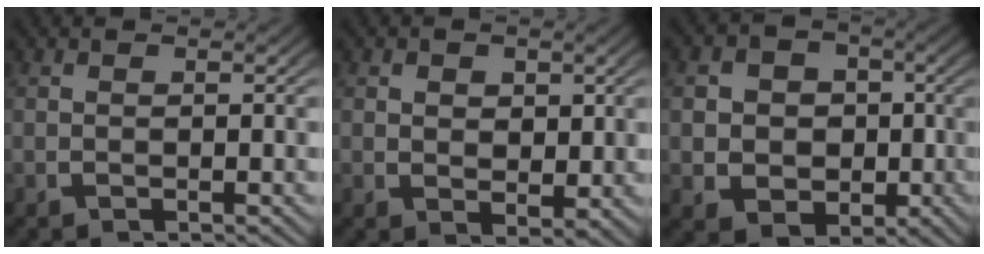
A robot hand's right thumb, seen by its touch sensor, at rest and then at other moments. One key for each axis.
{"total": 2.4, "fx": 0.7, "fy": 1.8, "fz": 1.4, "tx": -0.021, "ty": -0.019, "tz": 0.023}
{"total": 9.6, "fx": -0.5, "fy": 8.1, "fz": 5.1, "tx": -0.101, "ty": -0.042, "tz": 0.004}